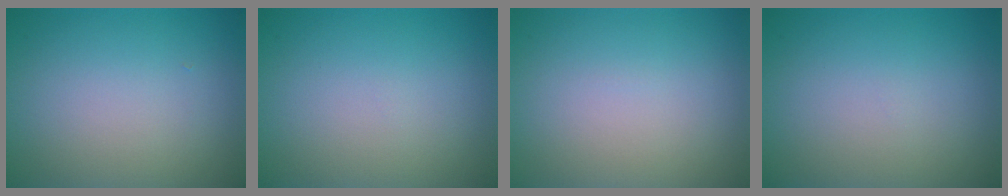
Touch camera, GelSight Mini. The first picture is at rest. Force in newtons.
{"total": 0.0}
{"total": 0.0}
{"total": 0.0}